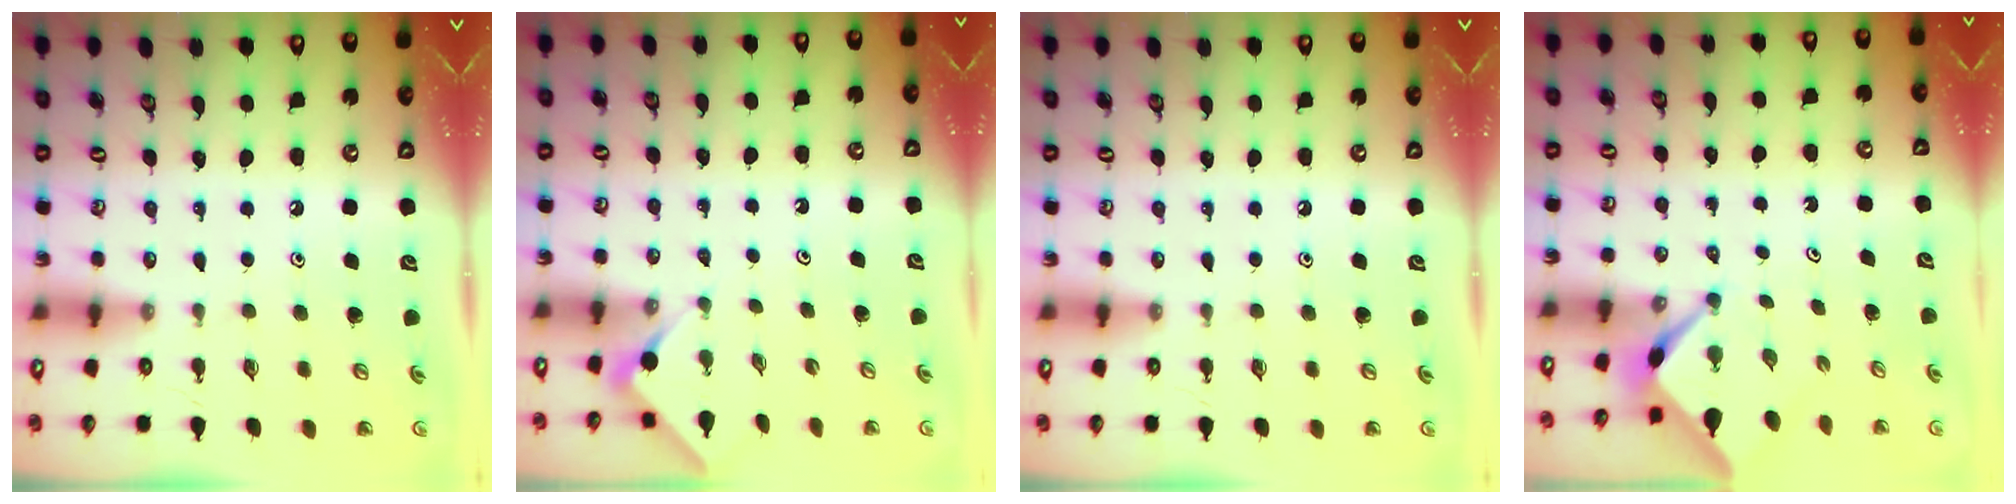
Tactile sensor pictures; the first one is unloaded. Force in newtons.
{"total": 3.0, "press": 3.0, "slide": 0.4}
{"total": 0.0}
{"total": 2.6, "press": 2.6, "slide": 0.3}